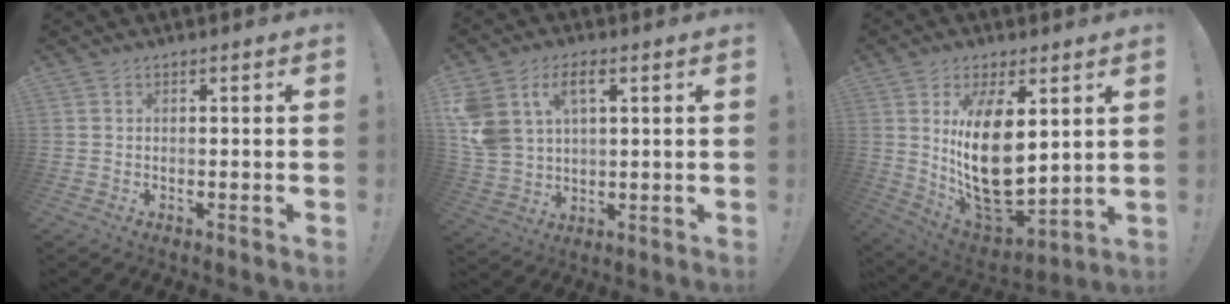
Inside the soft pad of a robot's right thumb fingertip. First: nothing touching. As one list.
[{"total": 10.4, "force": [4.5, 6.8, 6.4], "torque": [-0.142, -0.012, 0.086]}, {"total": 19.5, "force": [5.0, 10.2, 15.8], "torque": [-0.292, -0.055, 0.097]}]